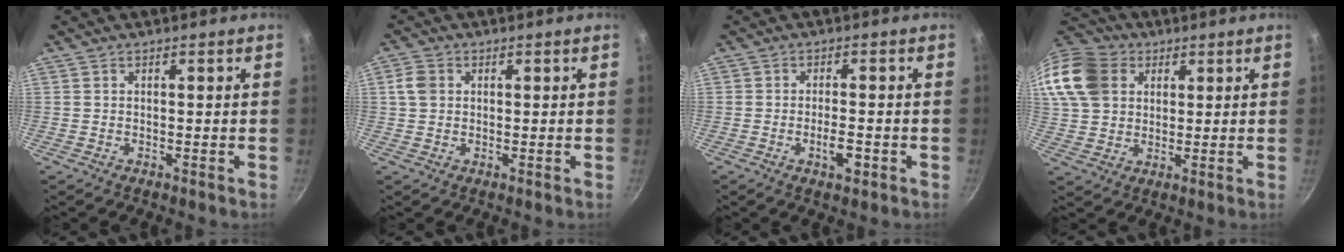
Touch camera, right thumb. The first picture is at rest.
{"total": 3.8, "force": [0.8, 3.1, 2.1], "torque": [-0.030, 0.004, 0.011]}
{"total": 4.2, "force": [-1.6, 1.6, 3.5], "torque": [-0.050, 0.010, -0.026]}
{"total": 17.2, "force": [6.3, 13.5, 8.8], "torque": [-0.187, 0.013, 0.115]}